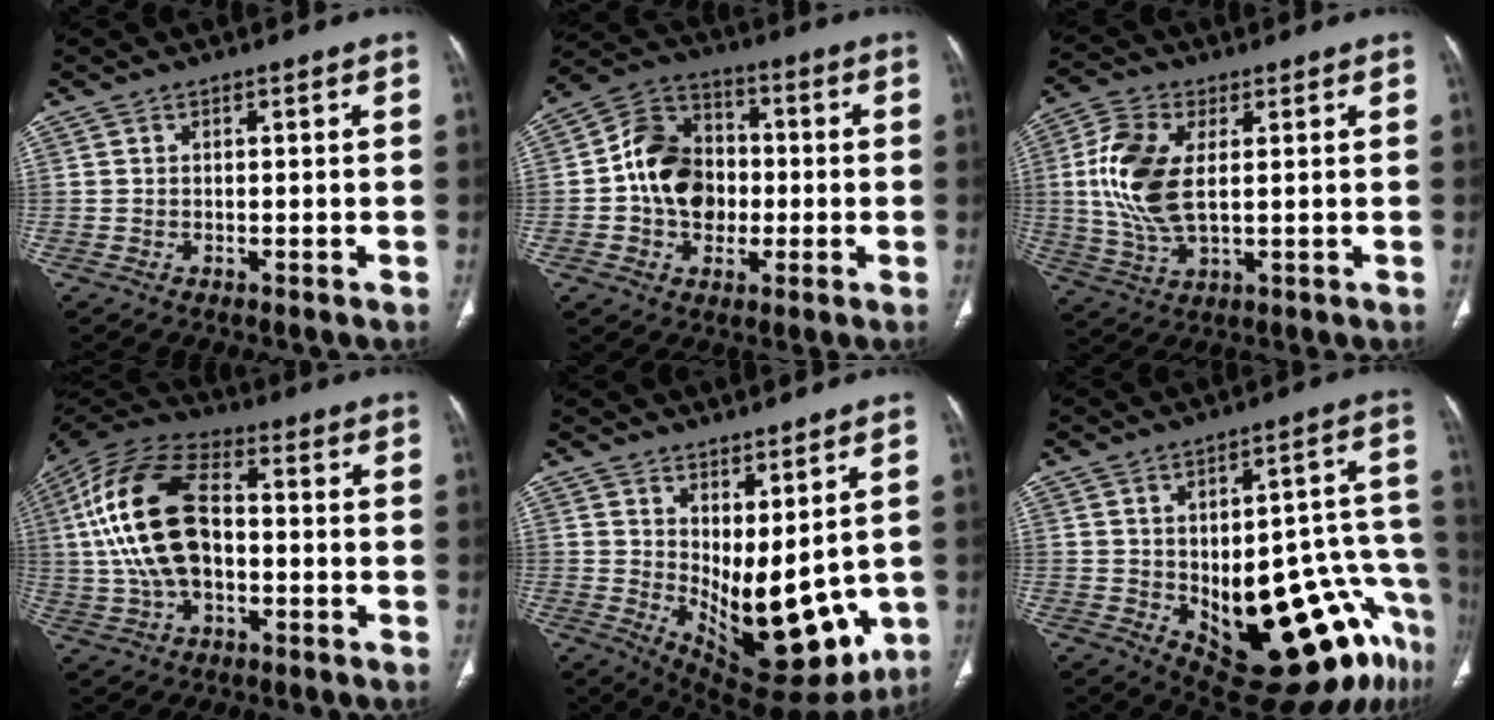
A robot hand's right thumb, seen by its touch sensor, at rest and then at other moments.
{"total": 13.7, "force": [-0.9, 10.9, 8.3], "torque": [-0.109, 0.029, -0.021]}
{"total": 12.6, "force": [1.8, 6.6, 10.6], "torque": [-0.230, -0.003, 0.038]}
{"total": 18.9, "force": [0.2, 11.0, 15.3], "torque": [-0.306, 0.028, -0.001]}
{"total": 16.0, "force": [2.3, 7.3, 14.0], "torque": [-0.194, -0.047, 0.070]}
{"total": 23.8, "force": [-8.9, 9.1, 20.1], "torque": [-0.204, 0.043, -0.099]}